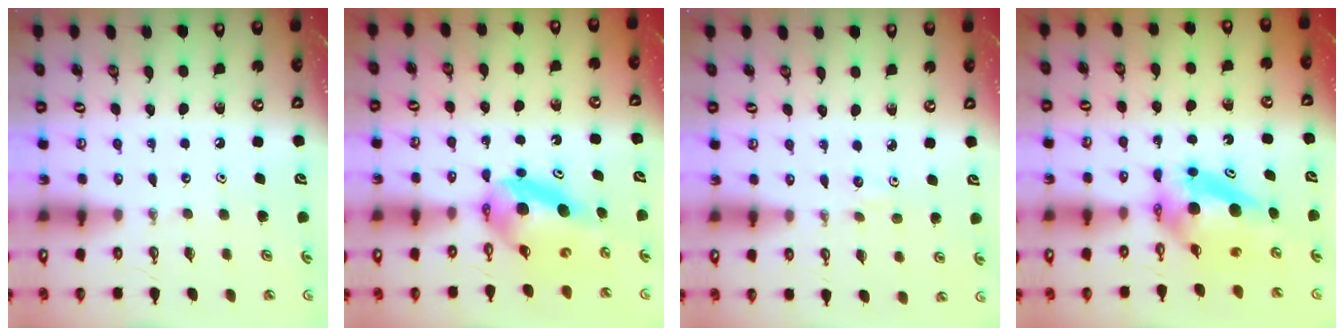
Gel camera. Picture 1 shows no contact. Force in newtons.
{"total": 6.9, "press": 6.9, "slide": 0.6}
{"total": 4.2, "press": 4.1, "slide": 0.9}
{"total": 6.5, "press": 6.5, "slide": 0.5}